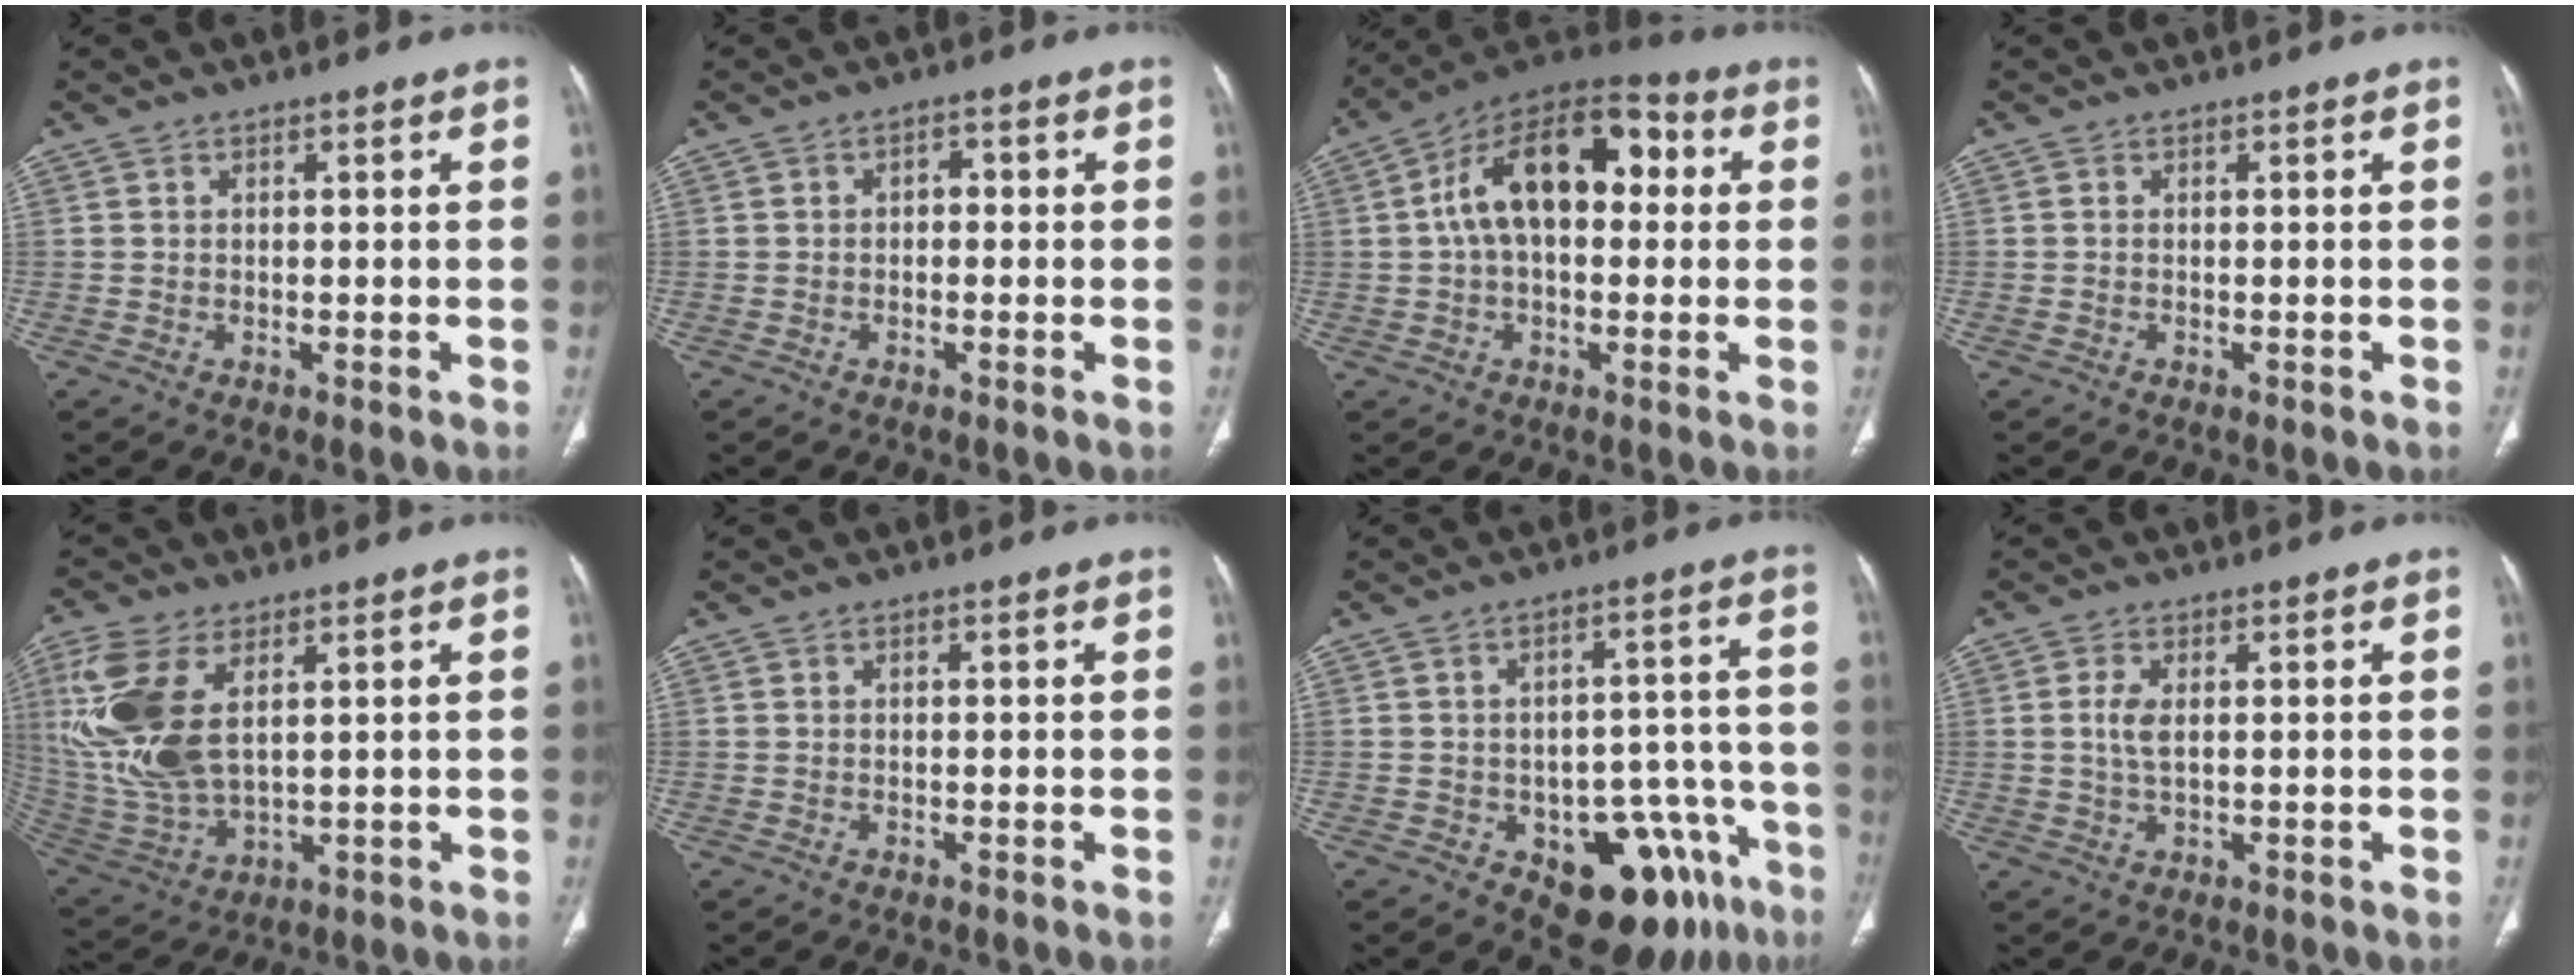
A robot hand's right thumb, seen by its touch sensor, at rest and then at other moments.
{"total": 1.9, "force": [-0.2, 1.3, 1.3], "torque": [-0.007, 0.008, -0.011]}
{"total": 17.7, "force": [2.7, 10.0, 14.3], "torque": [-0.217, 0.044, 0.034]}
{"total": 0.0}
{"total": 16.0, "force": [4.7, 8.1, 12.9], "torque": [-0.301, -0.013, 0.105]}
{"total": 0.0}
{"total": 17.2, "force": [-8.8, 9.2, 11.5], "torque": [-0.067, 0.066, -0.104]}
{"total": 3.3, "force": [0.4, 1.4, 3.0], "torque": [-0.073, -0.001, 0.011]}